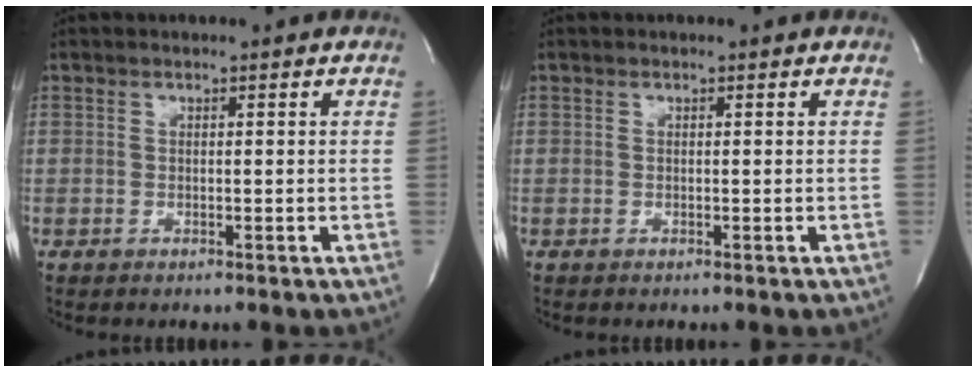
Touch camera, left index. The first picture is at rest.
{"total": 0.0}